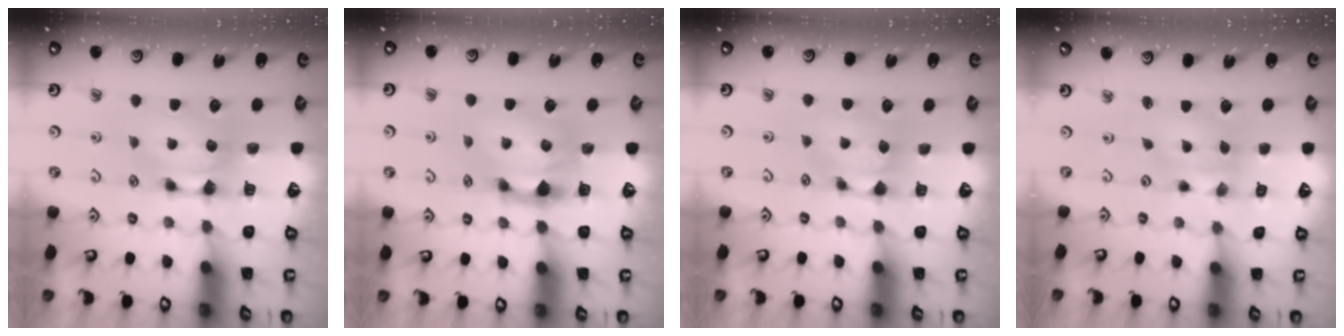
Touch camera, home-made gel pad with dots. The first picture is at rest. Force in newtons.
{"total": 1.9, "press": 1.1, "slide": 1.5}
{"total": 0.9, "press": 0.7, "slide": 0.6}
{"total": 1.3, "press": 0.3, "slide": 1.2}